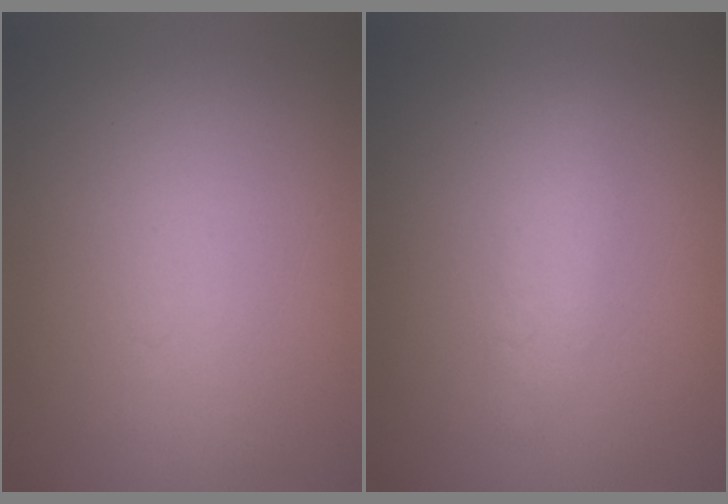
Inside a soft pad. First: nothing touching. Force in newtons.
{"total": 1.9}